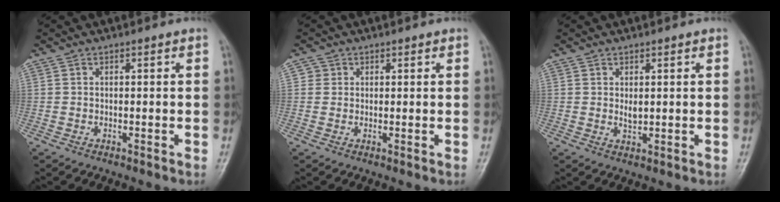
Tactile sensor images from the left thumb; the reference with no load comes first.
{"total": 2.0, "force": [0.7, 1.9, 0.1], "torque": [0.016, -0.001, 0.004]}
{"total": 2.0, "force": [0.7, 1.1, 1.5], "torque": [-0.021, -0.007, 0.012]}